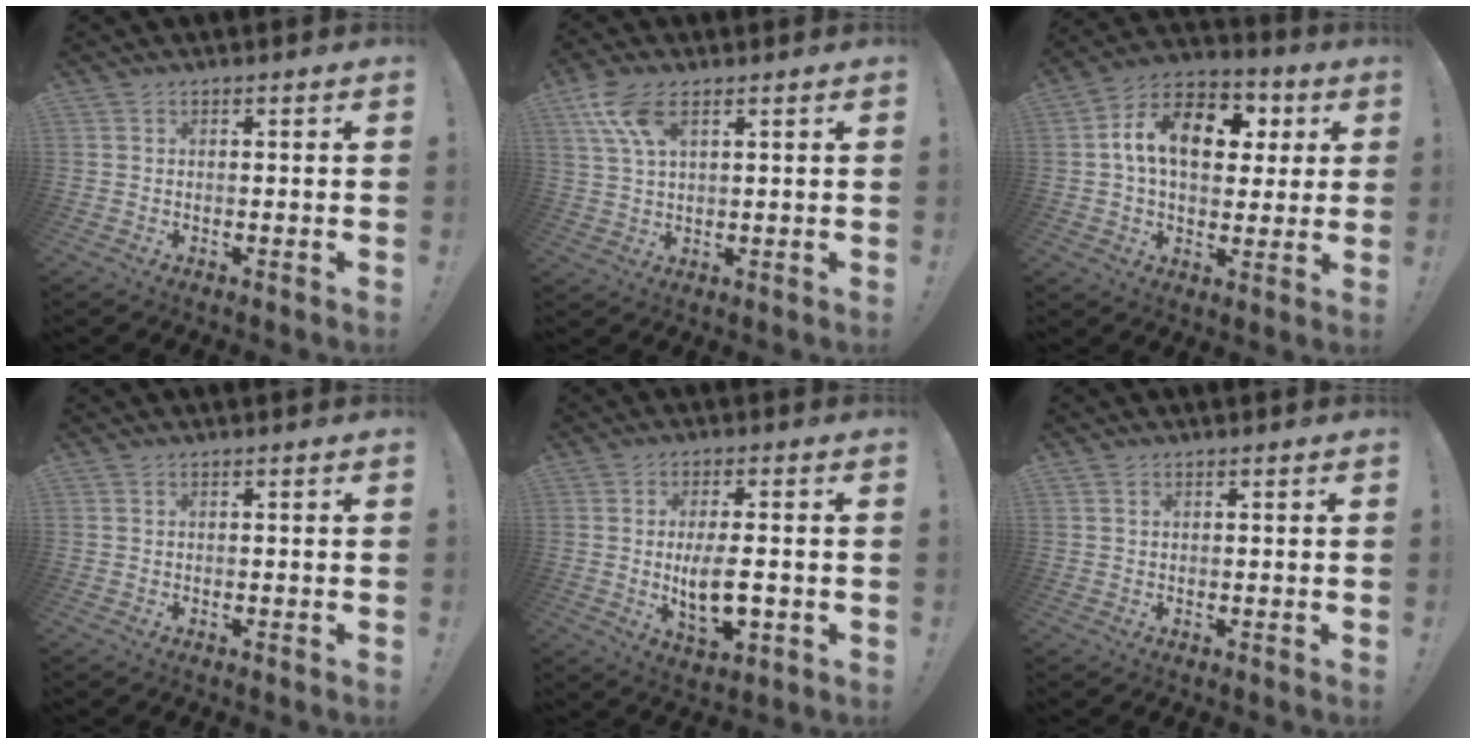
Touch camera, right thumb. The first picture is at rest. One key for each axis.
{"total": 8.9, "fx": 4.5, "fy": 4.0, "fz": 6.5, "tx": -0.132, "ty": -0.009, "tz": 0.087}
{"total": 16.9, "fx": 4.0, "fy": 11.2, "fz": 12.1, "tx": -0.176, "ty": 0.004, "tz": 0.072}
{"total": 0.0}
{"total": 10.0, "fx": -1.1, "fy": 4.0, "fz": 9.2, "tx": -0.145, "ty": -0.008, "tz": -0.019}
{"total": 0.7, "fx": 0.4, "fy": 0.5, "fz": 0.2, "tx": -0.009, "ty": 0.003, "tz": 0.009}